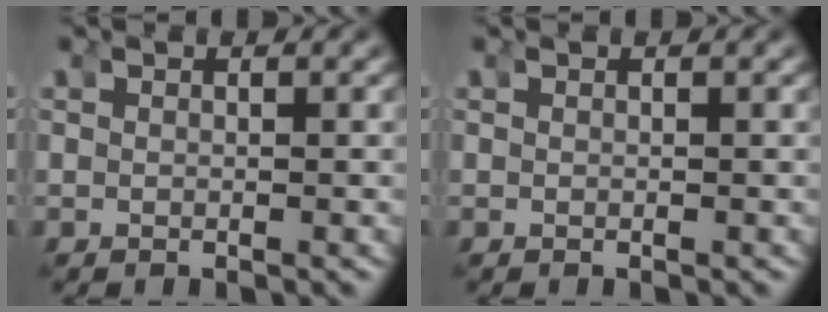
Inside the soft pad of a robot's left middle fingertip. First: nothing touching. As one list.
[{"total": 0.0}]